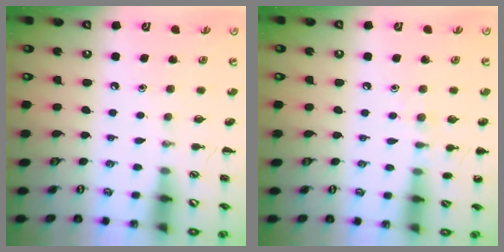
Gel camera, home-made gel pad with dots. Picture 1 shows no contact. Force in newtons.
{"total": 6.7, "press": 6.5, "slide": 1.7}